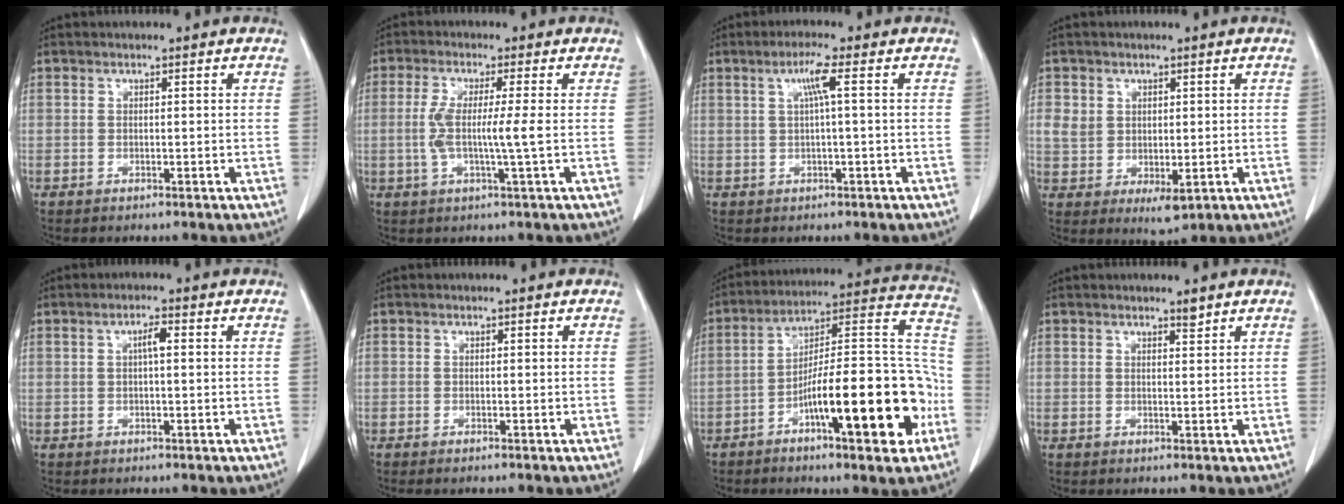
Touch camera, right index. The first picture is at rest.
{"total": 5.8, "force": [-0.4, -0.4, 5.8], "torque": [-0.119, -0.005, -0.008]}
{"total": 3.5, "force": [0.9, -0.5, 3.3], "torque": [-0.066, 0.006, 0.017]}
{"total": 6.2, "force": [0.8, 4.8, 3.8], "torque": [-0.065, -0.006, 0.030]}
{"total": 2.0, "force": [0.3, 0.3, 2.0], "torque": [-0.035, 0.005, 0.004]}
{"total": 0.8, "force": [-0.7, 0.1, 0.5], "torque": [-0.011, -0.002, -0.010]}
{"total": 20.7, "force": [-8.0, 3.9, 18.7], "torque": [-0.257, 0.025, -0.118]}
{"total": 1.1, "force": [0.9, 0.1, 0.5], "torque": [-0.012, -0.005, 0.015]}